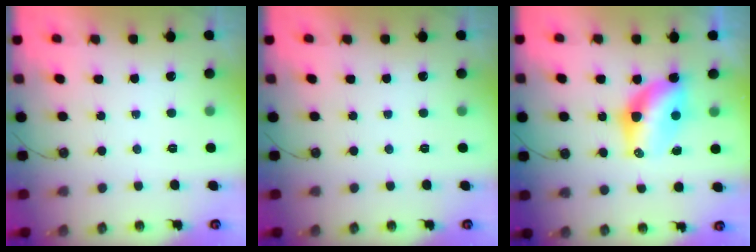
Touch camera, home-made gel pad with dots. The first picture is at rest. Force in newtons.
{"total": 0.0}
{"total": 10.4, "press": 9.4, "slide": 4.5}